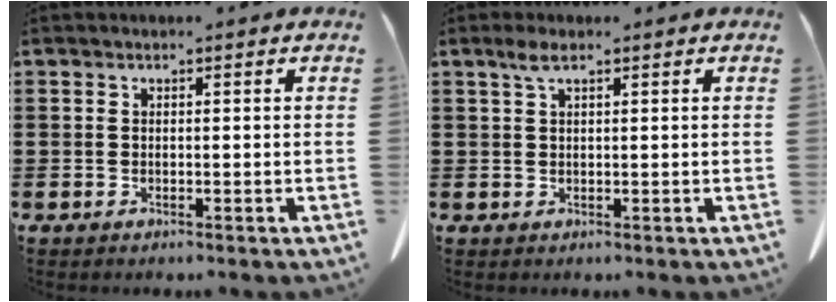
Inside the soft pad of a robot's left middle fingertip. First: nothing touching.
{"total": 2.3, "force": [1.2, 0.6, 1.9], "torque": [-0.042, 0.004, 0.021]}